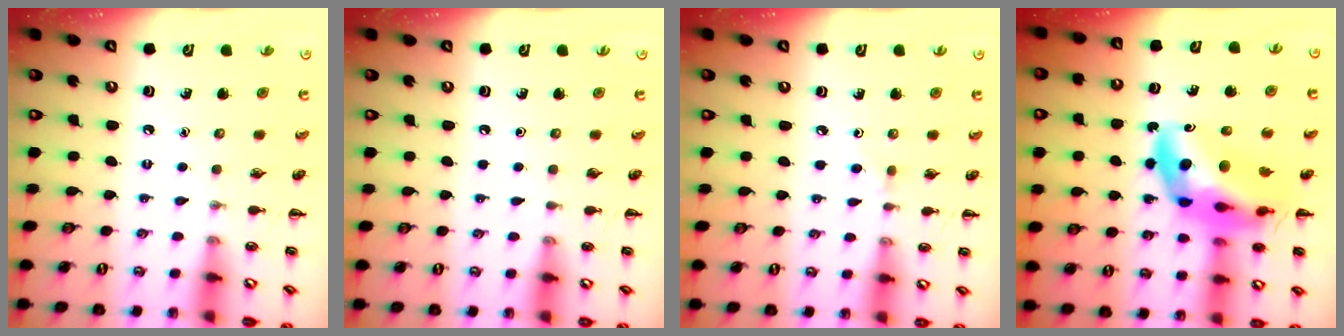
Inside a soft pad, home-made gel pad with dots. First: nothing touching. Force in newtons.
{"total": 0.0}
{"total": 2.7, "press": 2.5, "slide": 1.2}
{"total": 15.9, "press": 15.3, "slide": 4.5}